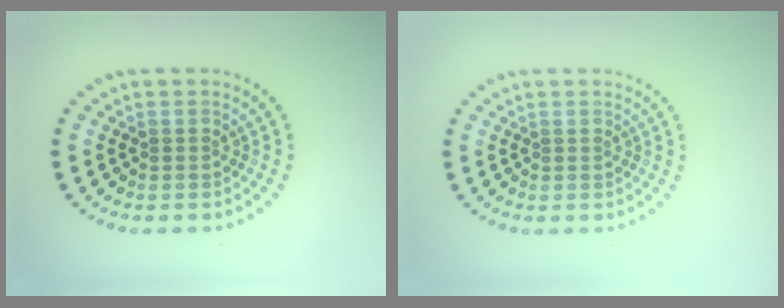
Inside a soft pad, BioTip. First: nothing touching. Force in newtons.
{"total": 0.0}